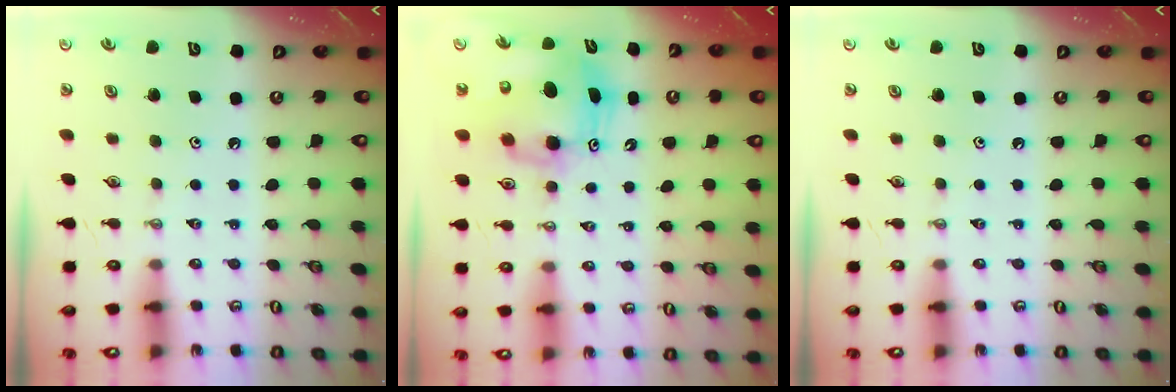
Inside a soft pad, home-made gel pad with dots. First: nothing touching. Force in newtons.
{"total": 9.3, "press": 9.1, "slide": 2.0}
{"total": 0.0}